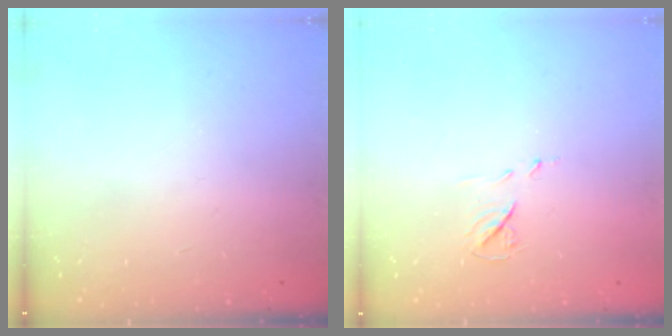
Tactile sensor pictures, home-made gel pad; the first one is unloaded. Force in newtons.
{"total": 5.8, "press": 5.8, "slide": 0.5}